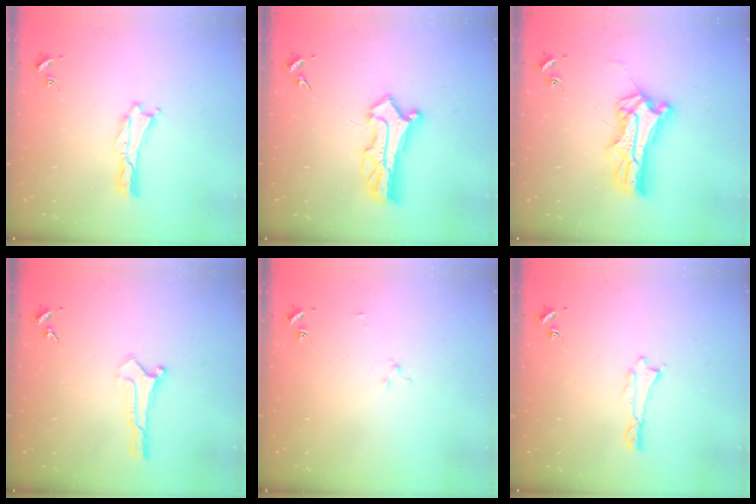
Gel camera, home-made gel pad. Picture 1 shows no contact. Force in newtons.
{"total": 6.7, "press": 6.7, "slide": 0.6}
{"total": 10.9, "press": 10.9, "slide": 0.8}
{"total": 0.0}
{"total": 1.6, "press": 1.6, "slide": 0.2}
{"total": 0.5, "press": 0.5, "slide": 0.2}